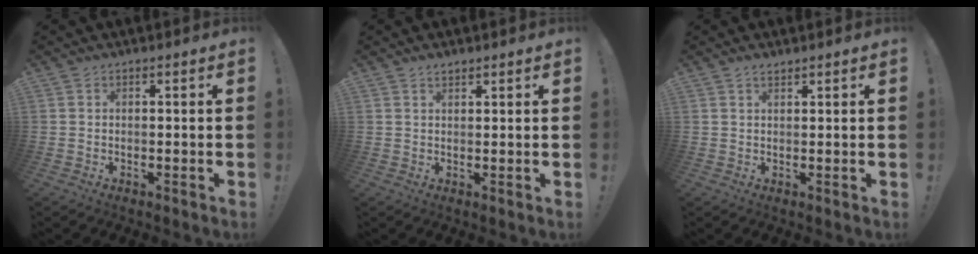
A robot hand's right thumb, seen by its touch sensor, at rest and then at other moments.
{"total": 1.6, "force": [1.4, 0.7, 0.5], "torque": [0.002, -0.010, 0.024]}
{"total": 1.6, "force": [1.4, 0.5, 0.7], "torque": [-0.009, -0.006, 0.024]}